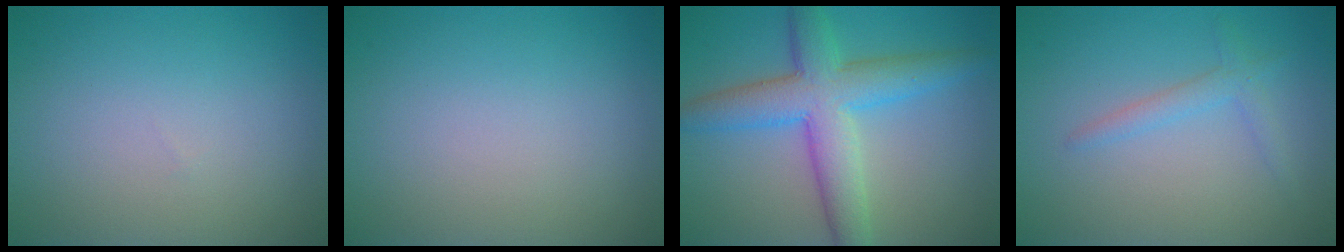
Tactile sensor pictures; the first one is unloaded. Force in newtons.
{"total": 0.0}
{"total": 7.0, "press": 7.0, "slide": 0.1}
{"total": 1.6, "press": 1.6, "slide": 0.1}